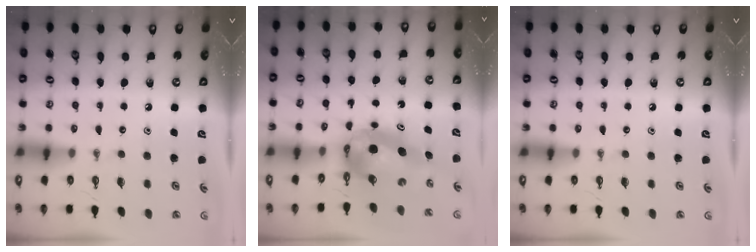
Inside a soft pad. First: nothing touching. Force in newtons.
{"total": 6.9, "press": 6.9, "slide": 0.5}
{"total": 0.0}